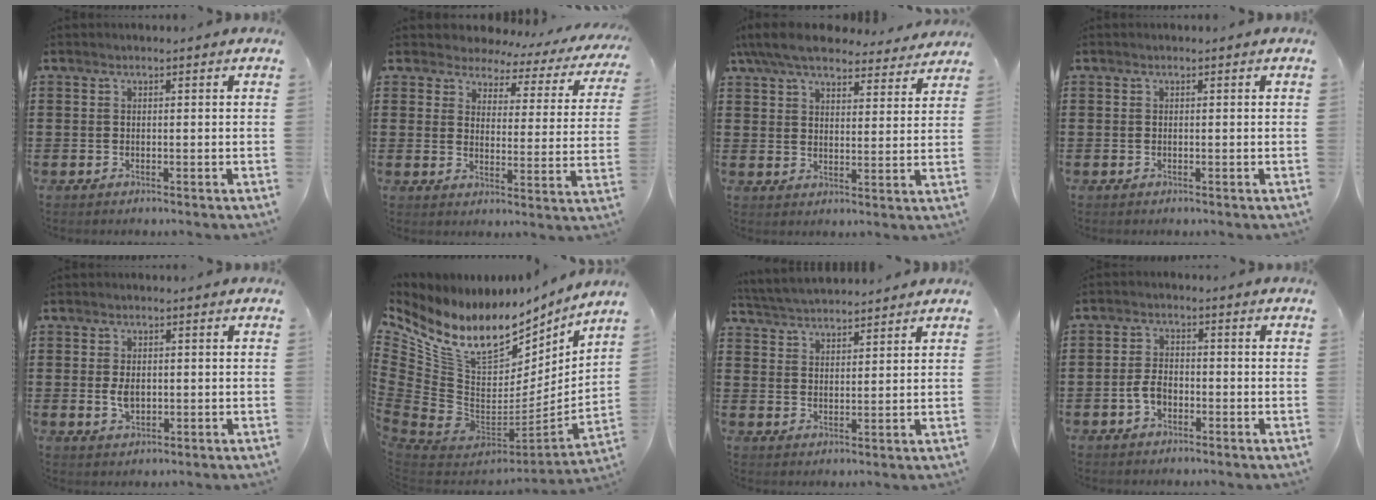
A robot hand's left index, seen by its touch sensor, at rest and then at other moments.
{"total": 3.5, "force": [3.0, 1.7, 0.6], "torque": [-0.027, -0.024, 0.045]}
{"total": 7.9, "force": [7.1, 1.6, 3.1], "torque": [-0.088, -0.025, 0.129]}
{"total": 0.0}
{"total": 3.2, "force": [0.1, 1.8, 2.6], "torque": [-0.044, 0.001, 0.000]}
{"total": 13.8, "force": [8.3, 7.6, 8.1], "torque": [-0.190, -0.062, 0.146]}
{"total": 3.8, "force": [3.8, 0.2, 0.3], "torque": [-0.020, -0.014, 0.069]}
{"total": 3.3, "force": [-1.2, 2.0, 2.4], "torque": [-0.060, -0.001, -0.026]}